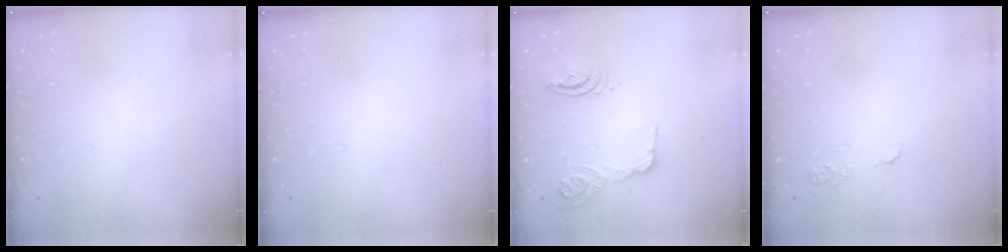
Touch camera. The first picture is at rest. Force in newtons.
{"total": 0.0}
{"total": 21.3, "press": 16.2, "slide": 13.8}
{"total": 7.2, "press": 7.2, "slide": 0.7}